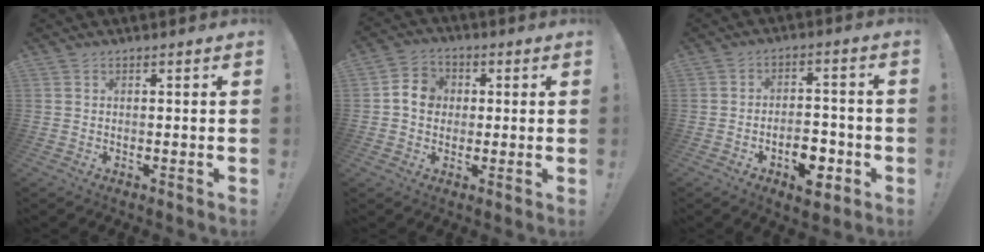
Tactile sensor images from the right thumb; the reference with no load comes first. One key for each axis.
{"total": 7.1, "fx": 0.6, "fy": 6.4, "fz": 3.1, "tx": -0.039, "ty": 0.011, "tz": 0.013}
{"total": 9.5, "fx": -4.4, "fy": 5.6, "fz": 6.3, "tx": -0.081, "ty": 0.030, "tz": -0.070}